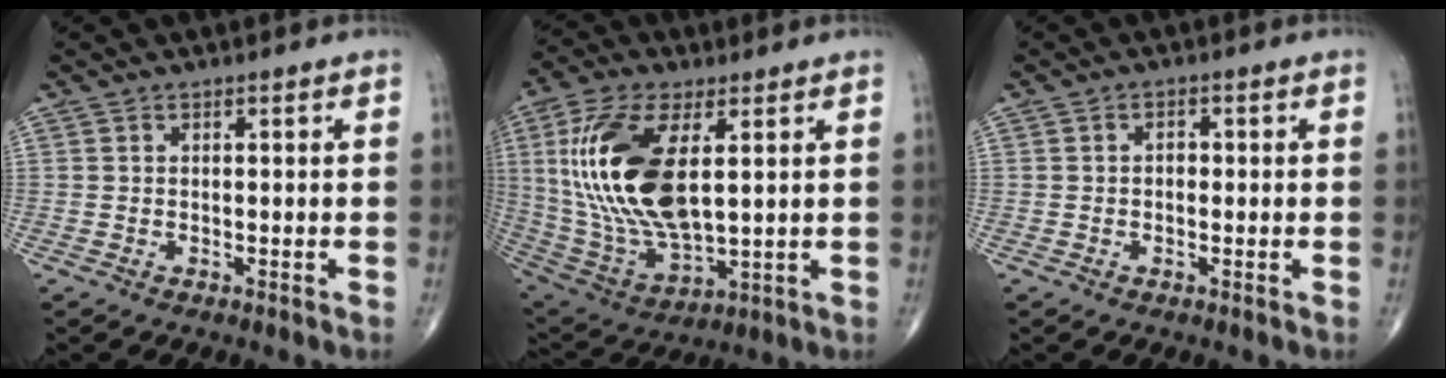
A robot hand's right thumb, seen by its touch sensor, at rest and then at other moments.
{"total": 21.7, "force": [4.2, 10.0, 18.7], "torque": [-0.387, -0.023, 0.086]}
{"total": 1.5, "force": [0.0, 1.1, 1.1], "torque": [-0.011, 0.005, -0.004]}